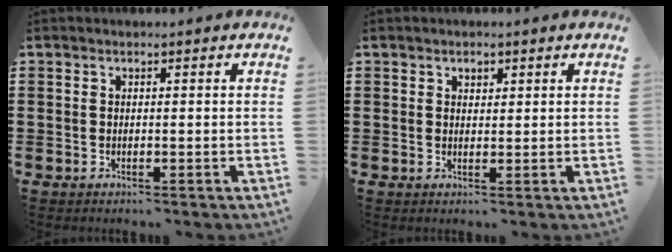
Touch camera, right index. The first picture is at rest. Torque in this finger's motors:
{"motor_torque": [0.01, -0.01, 0.00, 0.00]}